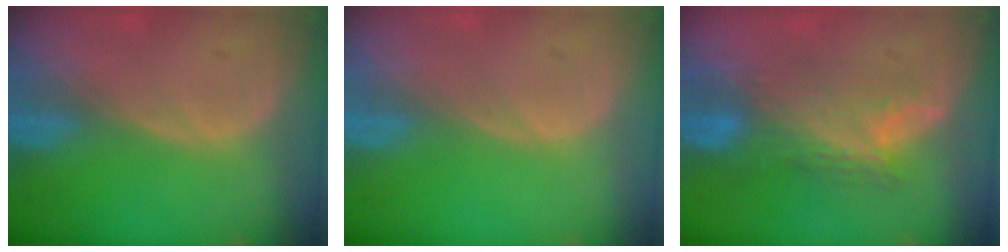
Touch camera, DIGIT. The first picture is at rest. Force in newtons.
{"total": 0.0}
{"total": 7.6, "press": 7.3, "slide": 2.2}